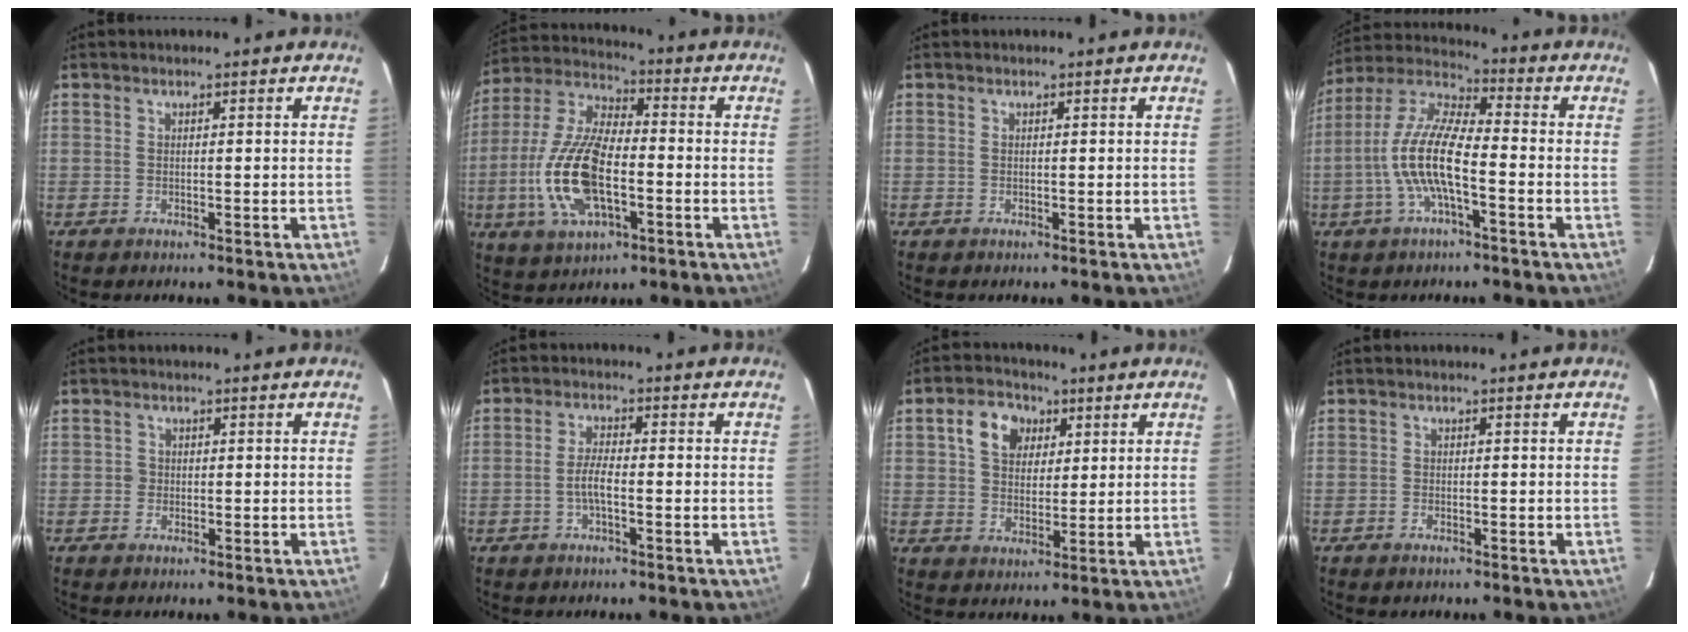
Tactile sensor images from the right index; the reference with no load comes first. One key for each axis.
{"total": 17.4, "fx": -4.1, "fy": 7.7, "fz": 15.1, "tx": -0.327, "ty": -0.003, "tz": -0.078}
{"total": 0.0}
{"total": 12.7, "fx": -3.4, "fy": 3.4, "fz": 11.8, "tx": -0.243, "ty": 0.004, "tz": -0.070}
{"total": 1.1, "fx": -0.3, "fy": 1.1, "fz": 0.1, "tx": 0.000, "ty": 0.002, "tz": -0.004}
{"total": 3.5, "fx": -1.3, "fy": 0.8, "fz": 3.2, "tx": -0.067, "ty": 0.003, "tz": -0.023}
{"total": 7.7, "fx": 3.0, "fy": 5.8, "fz": 4.2, "tx": -0.076, "ty": 0.025, "tz": 0.053}
{"total": 1.1, "fx": -0.9, "fy": 0.6, "fz": 0.2, "tx": -0.003, "ty": 0.000, "tz": -0.016}